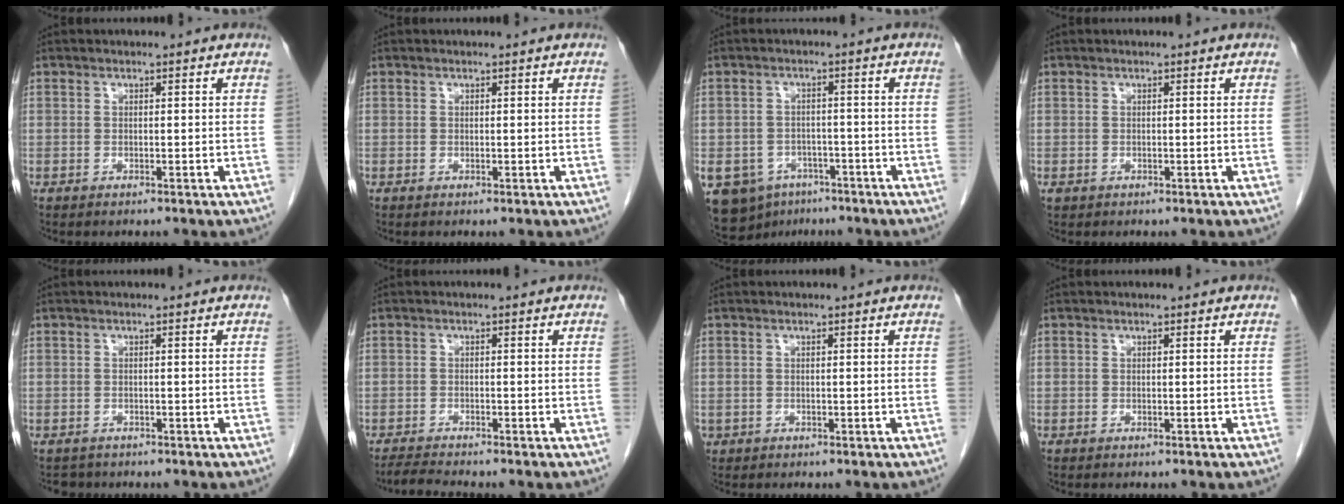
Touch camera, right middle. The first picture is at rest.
{"total": 0.0}
{"total": 12.4, "force": [-6.7, 9.3, 4.7], "torque": [-0.120, 0.001, -0.090]}
{"total": 0.5, "force": [-0.2, 0.5, 0.1], "torque": [-0.006, 0.003, 0.001]}
{"total": 1.5, "force": [-1.3, 0.6, -0.3], "torque": [-0.004, -0.004, -0.021]}
{"total": 2.7, "force": [-2.6, -0.7, 0.6], "torque": [-0.022, -0.017, -0.047]}
{"total": 0.7, "force": [-0.3, 0.7, 0.1], "torque": [-0.009, 0.003, -0.001]}
{"total": 0.0}